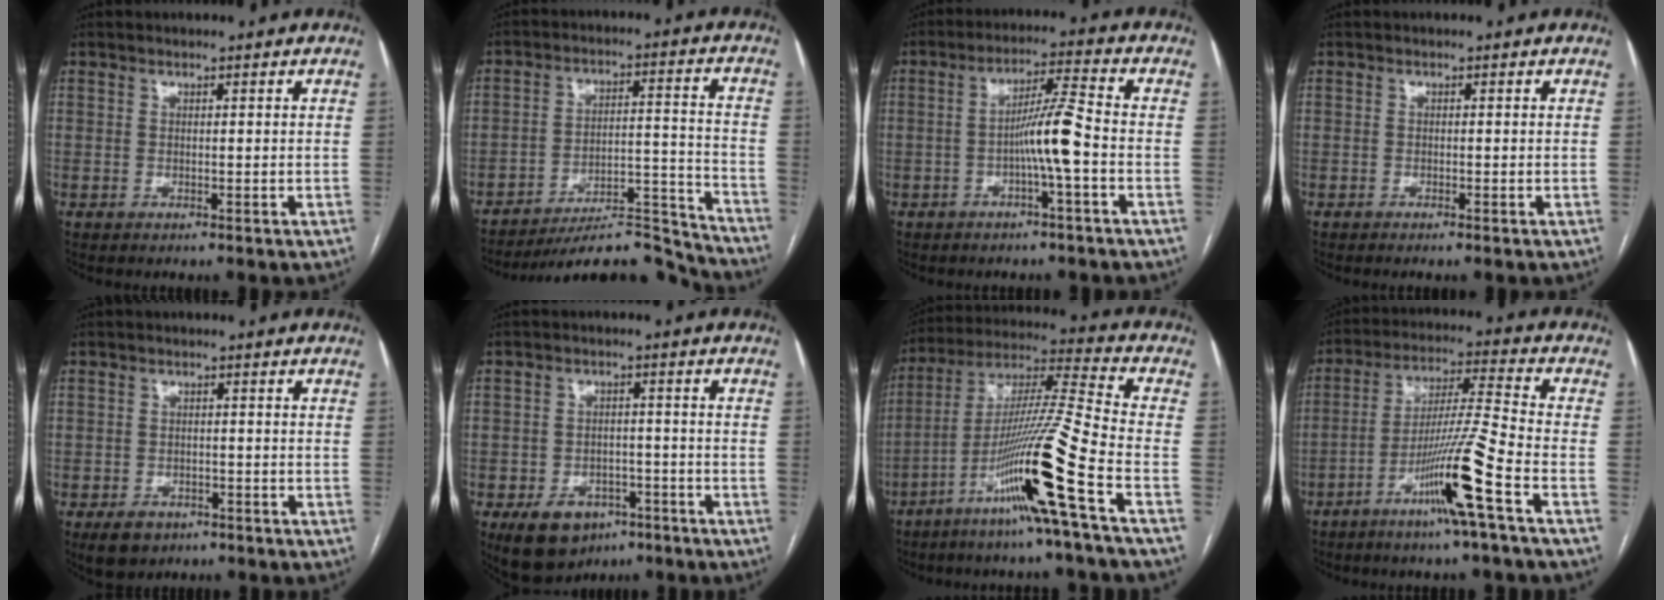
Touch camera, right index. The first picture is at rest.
{"total": 15.2, "force": [-14.9, 1.1, 2.5], "torque": [-0.018, 0.045, -0.225]}
{"total": 6.6, "force": [-1.9, -0.6, 6.3], "torque": [-0.117, 0.013, -0.031]}
{"total": 0.8, "force": [-0.6, -0.2, 0.5], "torque": [-0.011, 0.001, -0.008]}
{"total": 4.3, "force": [-2.6, 3.1, 1.3], "torque": [-0.022, 0.003, -0.033]}
{"total": 8.7, "force": [-5.1, 5.9, 3.8], "torque": [-0.065, 0.008, -0.067]}
{"total": 17.4, "force": [-8.1, -2.4, 15.1], "torque": [-0.296, -0.019, -0.151]}
{"total": 12.1, "force": [-6.1, -2.0, 10.3], "torque": [-0.196, -0.010, -0.114]}